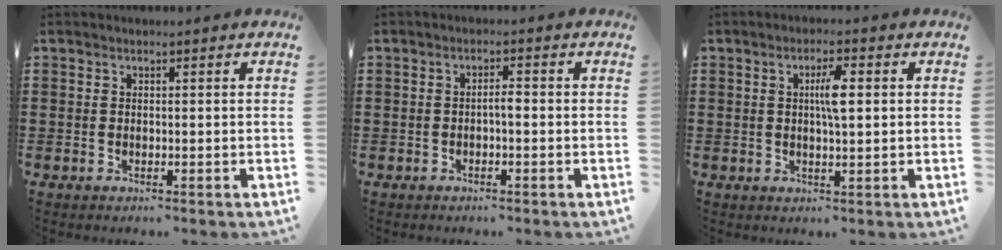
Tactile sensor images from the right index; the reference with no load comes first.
{"total": 1.6, "force": [-0.5, 0.4, 1.5], "torque": [-0.029, 0.001, -0.011]}
{"total": 4.2, "force": [0.7, 1.0, 4.0], "torque": [-0.072, 0.002, 0.007]}